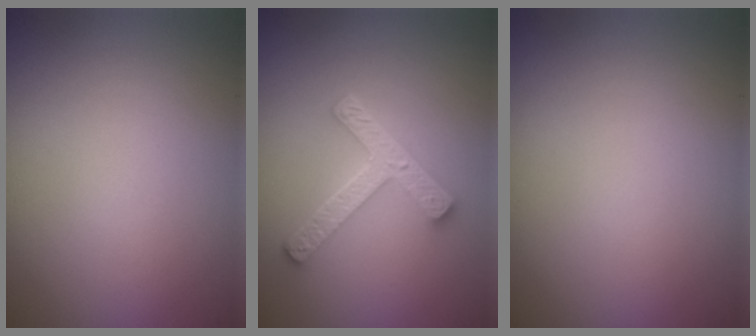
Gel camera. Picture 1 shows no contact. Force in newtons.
{"total": 4.7, "press": 3.6, "slide": 3.0}
{"total": 0.0}